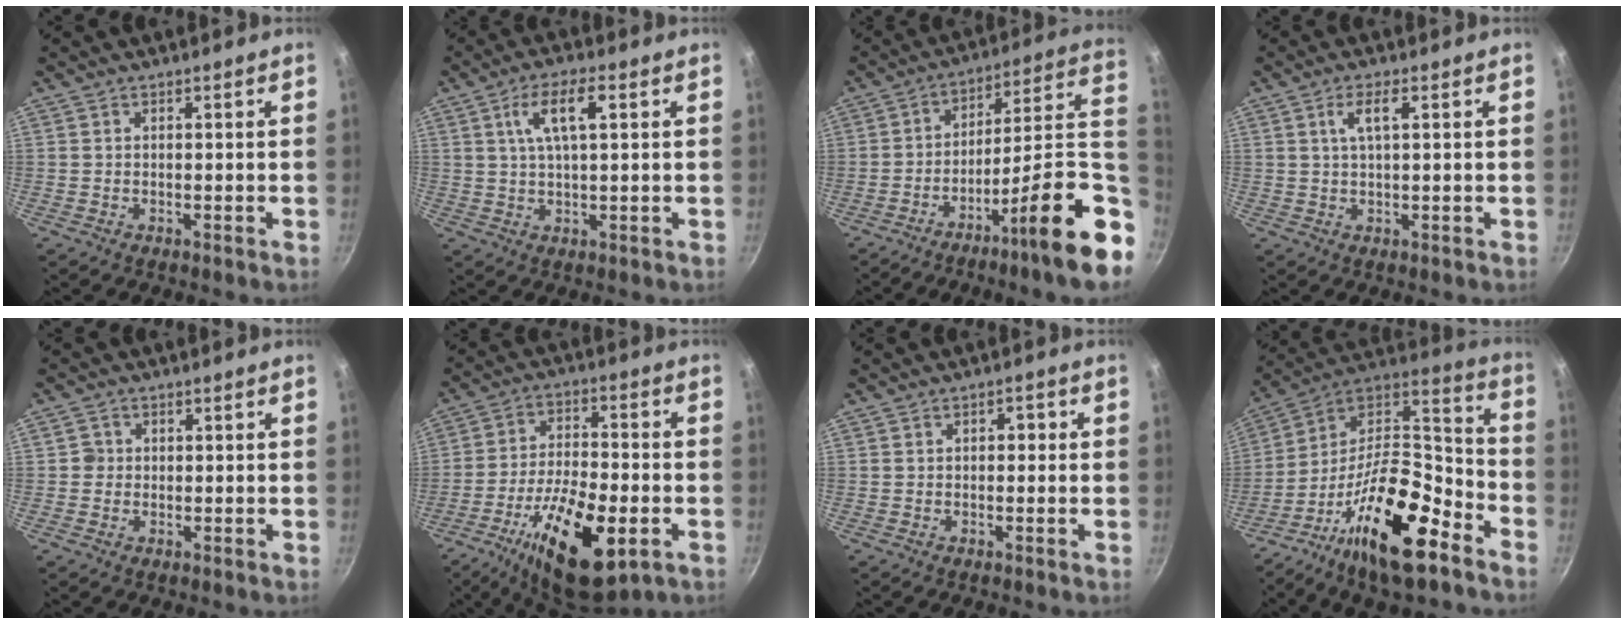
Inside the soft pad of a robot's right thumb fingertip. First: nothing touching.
{"total": 7.8, "force": [2.5, 2.5, 6.9], "torque": [-0.129, 0.009, 0.045]}
{"total": 20.5, "force": [-6.4, 3.8, 19.1], "torque": [-0.242, 0.031, -0.104]}
{"total": 3.8, "force": [1.3, 1.0, 3.4], "torque": [-0.068, 0.006, 0.027]}
{"total": 2.0, "force": [0.1, 1.9, 0.4], "torque": [0.004, 0.006, -0.002]}
{"total": 19.4, "force": [-7.8, 7.8, 15.9], "torque": [-0.259, 0.020, -0.128]}
{"total": 2.1, "force": [0.2, 1.3, 1.6], "torque": [-0.014, 0.006, 0.000]}
{"total": 23.7, "force": [-13.0, 8.9, 17.7], "torque": [-0.270, 0.082, -0.231]}